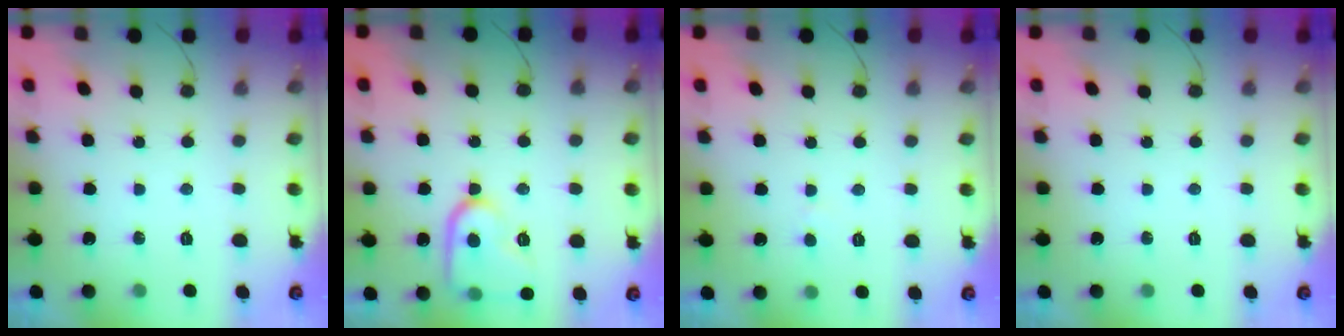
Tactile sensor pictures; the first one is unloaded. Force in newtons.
{"total": 13.6, "press": 13.6, "slide": 1.3}
{"total": 1.8, "press": 1.7, "slide": 0.1}
{"total": 0.0}